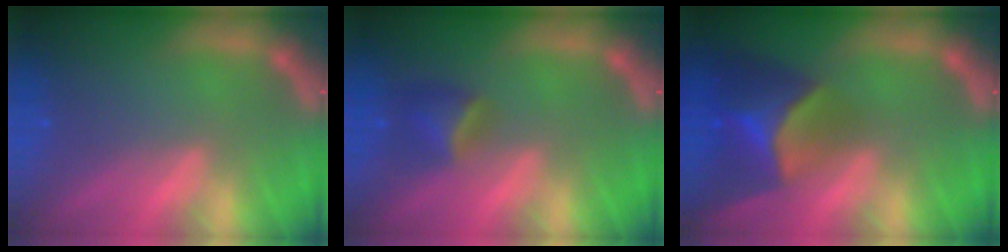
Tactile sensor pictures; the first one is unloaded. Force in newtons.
{"total": 2.9}
{"total": 8.4}